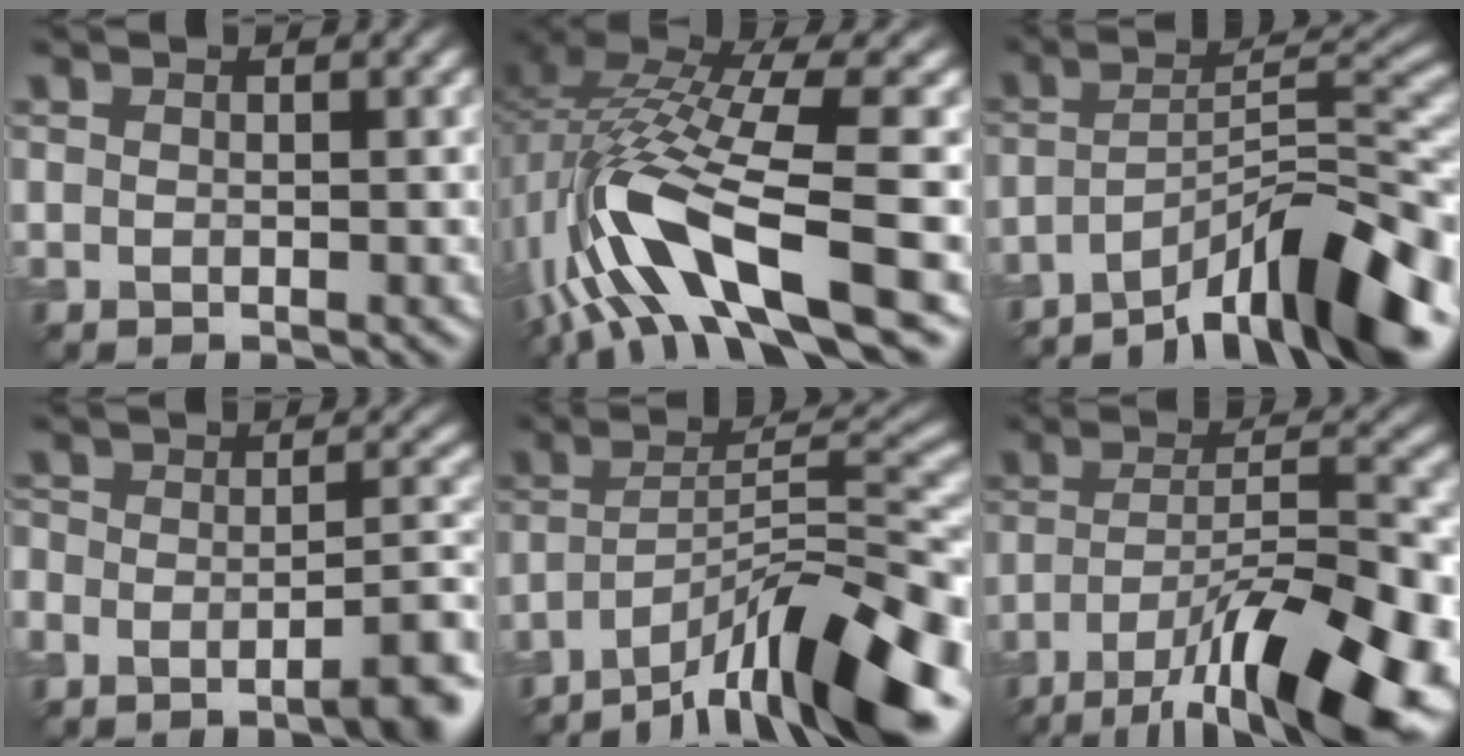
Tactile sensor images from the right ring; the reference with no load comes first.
{"total": 11.6, "force": [-4.8, 3.4, 10.0], "torque": [-0.202, 0.015, -0.078]}
{"total": 10.7, "force": [-7.1, 2.3, 7.6], "torque": [-0.103, 0.023, -0.117]}
{"total": 5.8, "force": [-4.8, 1.0, 3.1], "torque": [-0.043, 0.008, -0.071]}
{"total": 13.2, "force": [-9.3, 2.8, 8.9], "torque": [-0.138, 0.023, -0.156]}
{"total": 15.1, "force": [-9.6, 4.9, 10.6], "torque": [-0.179, -0.007, -0.126]}